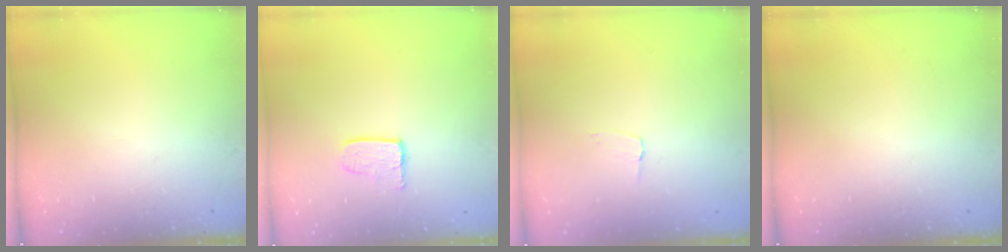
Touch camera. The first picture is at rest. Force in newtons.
{"total": 5.5, "press": 5.5, "slide": 0.2}
{"total": 2.6, "press": 2.6, "slide": 0.2}
{"total": 0.0}